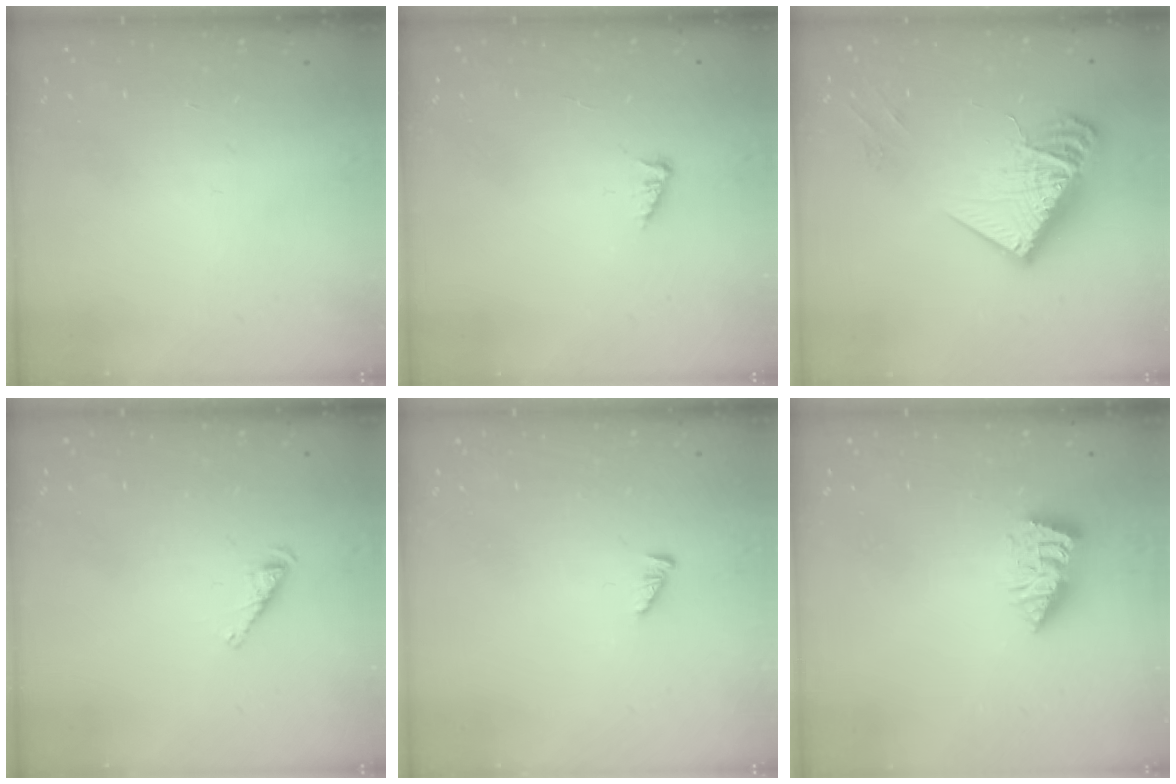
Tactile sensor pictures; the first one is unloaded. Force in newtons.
{"total": 2.5, "press": 2.5, "slide": 0.3}
{"total": 16.5, "press": 16.4, "slide": 1.6}
{"total": 2.8, "press": 2.8, "slide": 0.5}
{"total": 2.1, "press": 2.1, "slide": 0.3}
{"total": 2.6, "press": 2.6, "slide": 0.1}